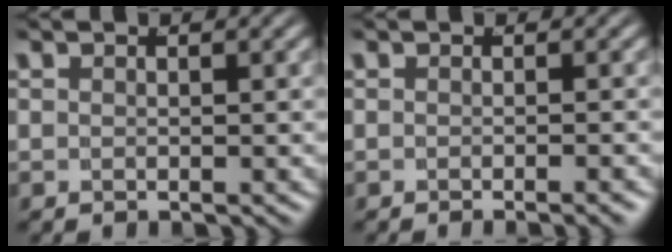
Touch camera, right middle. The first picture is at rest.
{"total": 1.0, "force": [-0.8, -0.2, 0.6], "torque": [-0.008, 0.010, -0.019]}